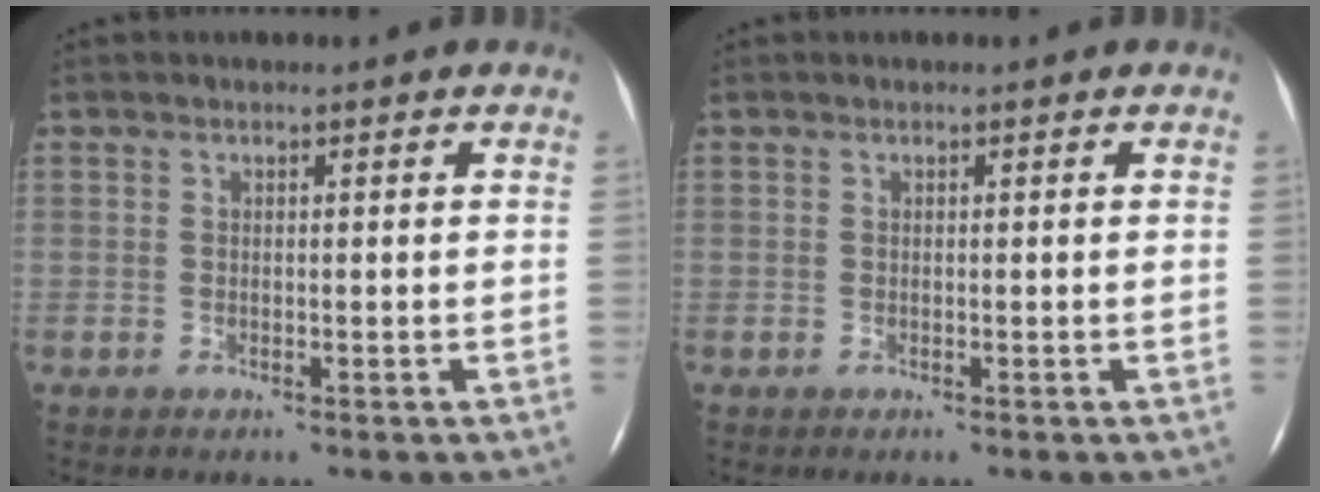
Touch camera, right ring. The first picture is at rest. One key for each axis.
{"total": 0.0}